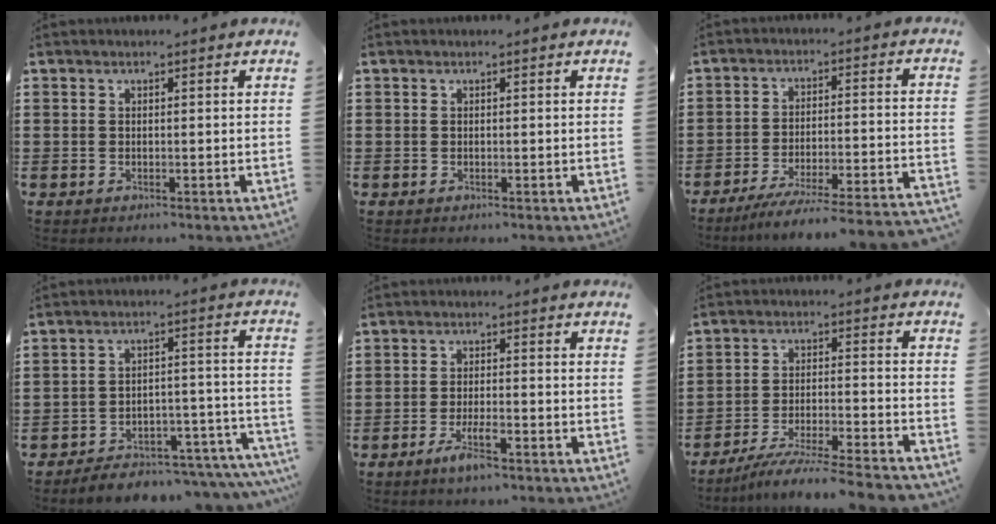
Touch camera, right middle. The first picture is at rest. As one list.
[{"total": 0.0}, {"total": 5.6, "force": [-4.9, -0.8, 2.5], "torque": [-0.041, -0.016, -0.097]}, {"total": 4.6, "force": [-4.4, 0.8, 1.1], "torque": [-0.016, 0.008, -0.087]}, {"total": 4.5, "force": [-2.7, 0.9, 3.5], "torque": [-0.068, 0.000, -0.050]}, {"total": 6.8, "force": [-6.2, -0.7, 2.8], "torque": [-0.046, -0.008, -0.119]}]